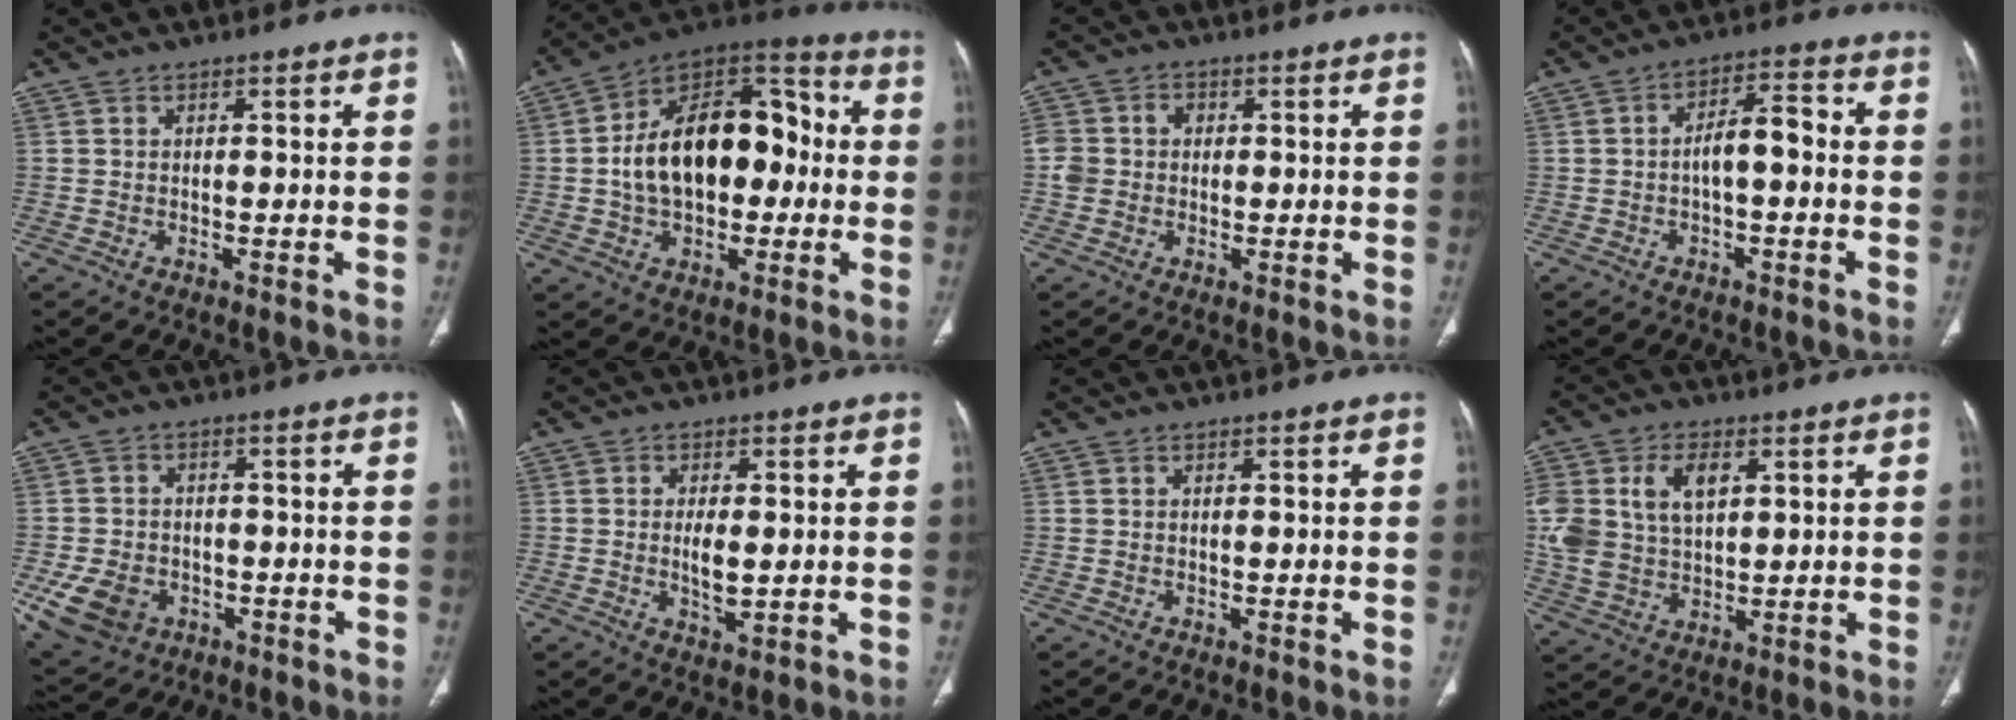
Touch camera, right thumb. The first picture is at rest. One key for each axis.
{"total": 22.0, "fx": 0.0, "fy": 13.8, "fz": 17.1, "tx": -0.250, "ty": 0.042, "tz": -0.002}
{"total": 5.0, "fx": 0.0, "fy": 4.5, "fz": 2.1, "tx": -0.034, "ty": 0.015, "tz": 0.002}
{"total": 6.4, "fx": -0.8, "fy": 2.9, "fz": 5.6, "tx": -0.084, "ty": 0.032, "tz": -0.019}
{"total": 9.8, "fx": -3.5, "fy": 7.6, "fz": 5.1, "tx": -0.092, "ty": 0.015, "tz": -0.047}
{"total": 4.6, "fx": -0.1, "fy": 2.0, "fz": 4.1, "tx": -0.072, "ty": -0.008, "tz": 0.002}
{"total": 0.0}
{"total": 13.5, "fx": 3.8, "fy": 8.8, "fz": 9.5, "tx": -0.198, "ty": 0.000, "tz": 0.082}